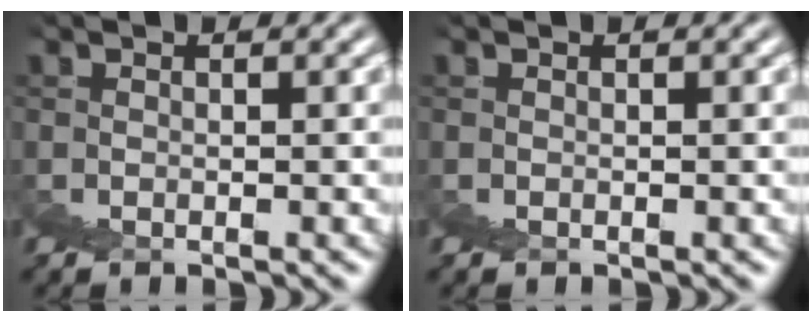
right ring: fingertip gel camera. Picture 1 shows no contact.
{"total": 0.0}